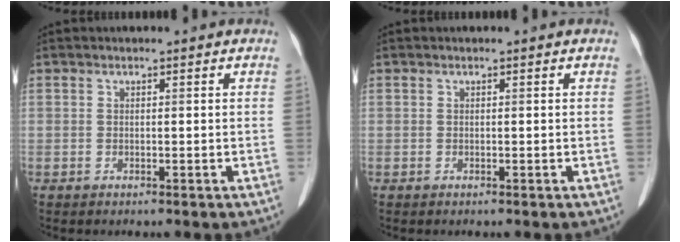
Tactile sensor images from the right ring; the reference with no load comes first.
{"total": 0.0}